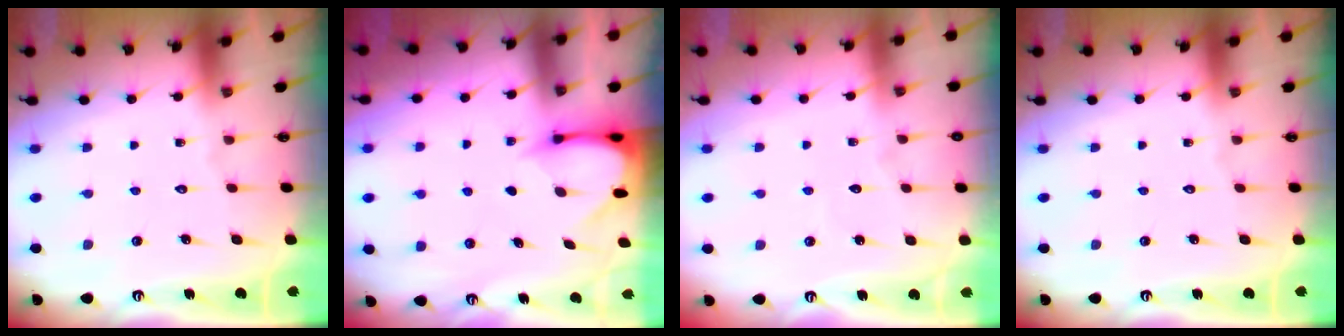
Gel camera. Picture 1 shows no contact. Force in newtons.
{"total": 3.4, "press": 3.3, "slide": 0.3}
{"total": 3.3, "press": 3.3, "slide": 0.4}
{"total": 0.0}